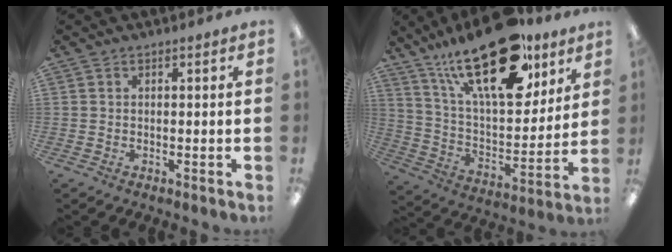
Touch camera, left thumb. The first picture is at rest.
{"total": 27.7, "force": [17.0, 11.9, 18.4], "torque": [-0.292, -0.089, 0.292]}